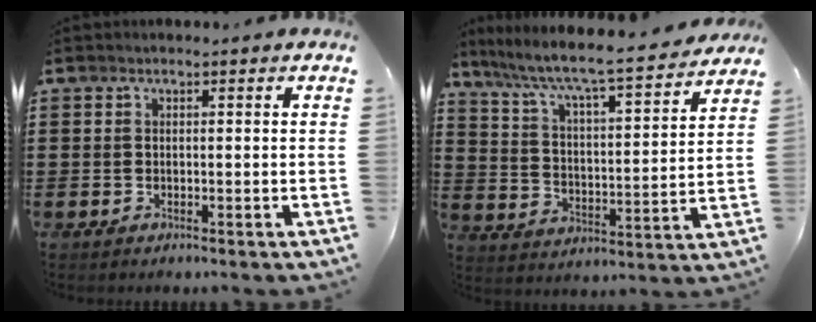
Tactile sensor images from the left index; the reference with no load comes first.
{"total": 6.3, "force": [5.5, 0.2, 3.0], "torque": [-0.084, -0.047, 0.082]}